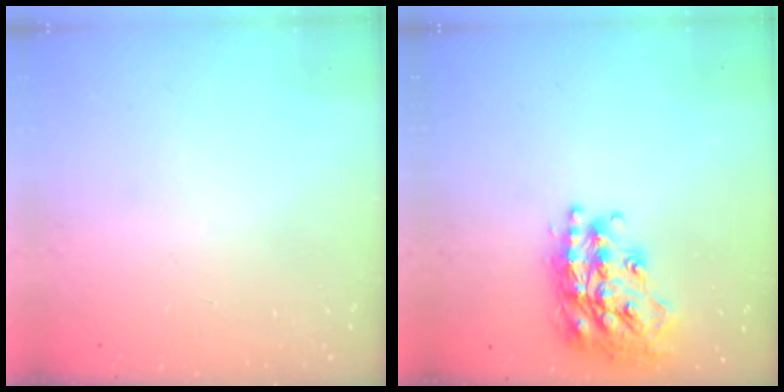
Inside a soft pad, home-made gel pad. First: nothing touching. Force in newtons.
{"total": 21.9, "press": 21.8, "slide": 1.8}